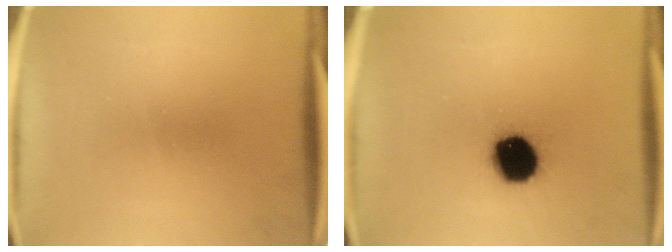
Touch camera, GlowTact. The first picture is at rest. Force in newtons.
{"total": 14.4}